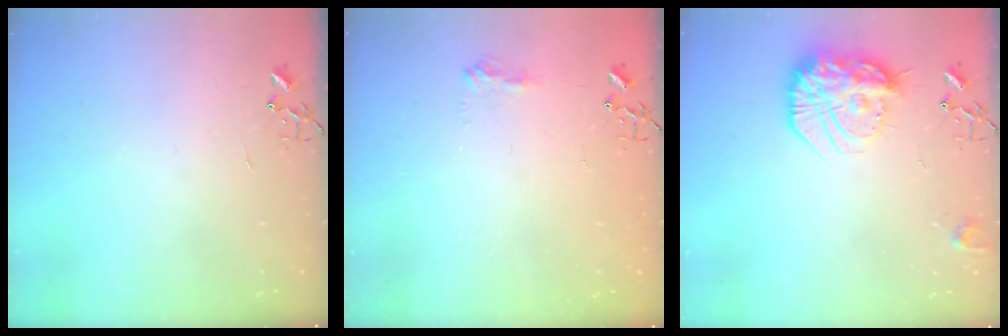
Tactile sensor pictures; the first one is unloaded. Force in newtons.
{"total": 8.4, "press": 8.4, "slide": 0.8}
{"total": 19.0, "press": 18.9, "slide": 1.4}